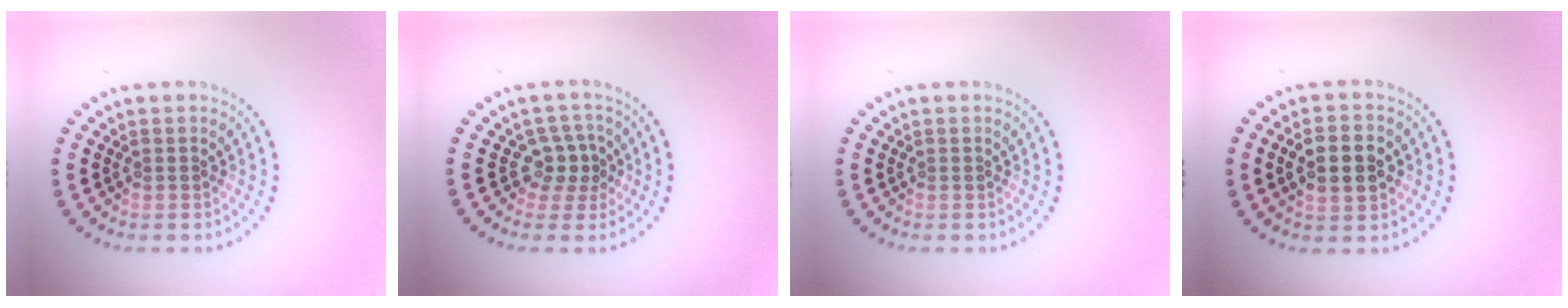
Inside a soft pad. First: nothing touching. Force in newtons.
{"total": 2.3, "press": 1.9, "slide": 1.3}
{"total": 0.0}
{"total": 5.0, "press": 5.0, "slide": 0.2}